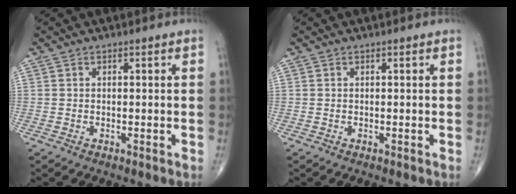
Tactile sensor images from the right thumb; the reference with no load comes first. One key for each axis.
{"total": 0.0}